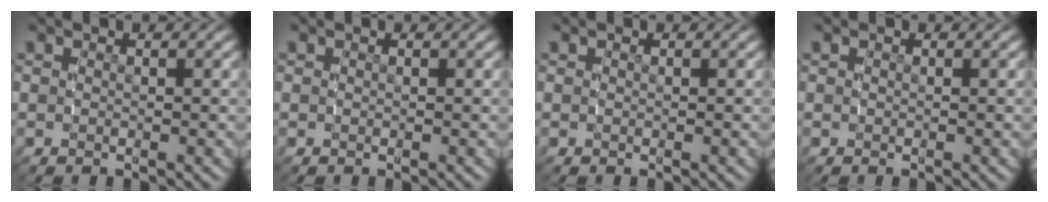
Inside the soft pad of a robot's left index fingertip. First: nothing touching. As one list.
[{"total": 0.0}, {"total": 0.0}, {"total": 0.0}]